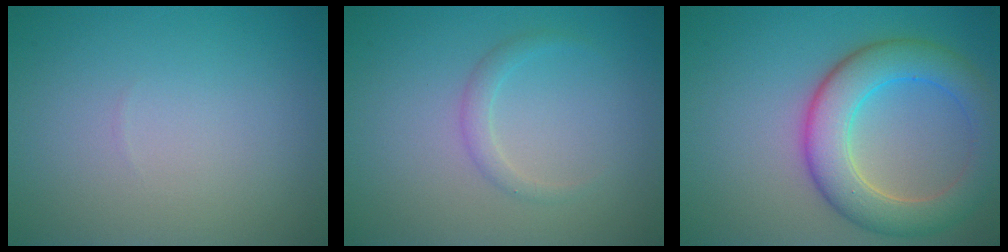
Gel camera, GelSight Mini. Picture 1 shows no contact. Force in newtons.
{"total": 1.3, "press": 1.3, "slide": 0.0}
{"total": 6.9, "press": 6.9, "slide": 0.4}